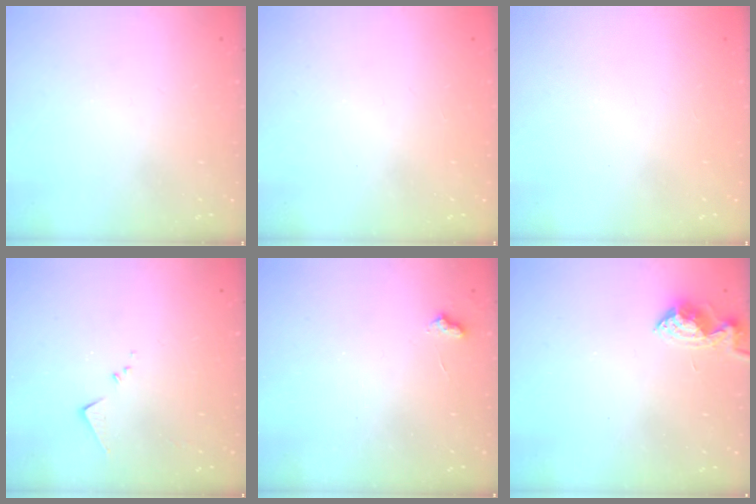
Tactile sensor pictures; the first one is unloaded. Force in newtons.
{"total": 1.0, "press": 1.0, "slide": 0.1}
{"total": 1.3, "press": 1.0, "slide": 0.7}
{"total": 6.4, "press": 6.4, "slide": 0.4}
{"total": 4.5, "press": 4.4, "slide": 0.6}
{"total": 7.6, "press": 7.6, "slide": 0.4}